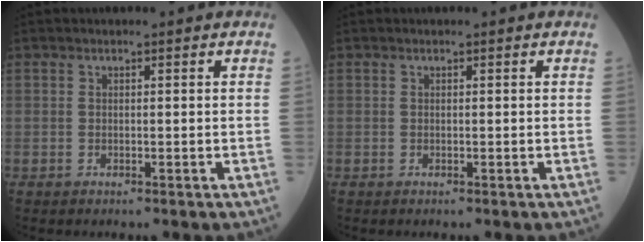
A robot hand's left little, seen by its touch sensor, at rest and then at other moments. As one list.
[{"total": 0.0}]